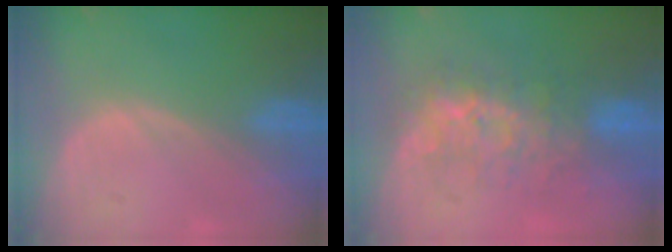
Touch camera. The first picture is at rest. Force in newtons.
{"total": 7.7, "press": 7.3, "slide": 2.3}